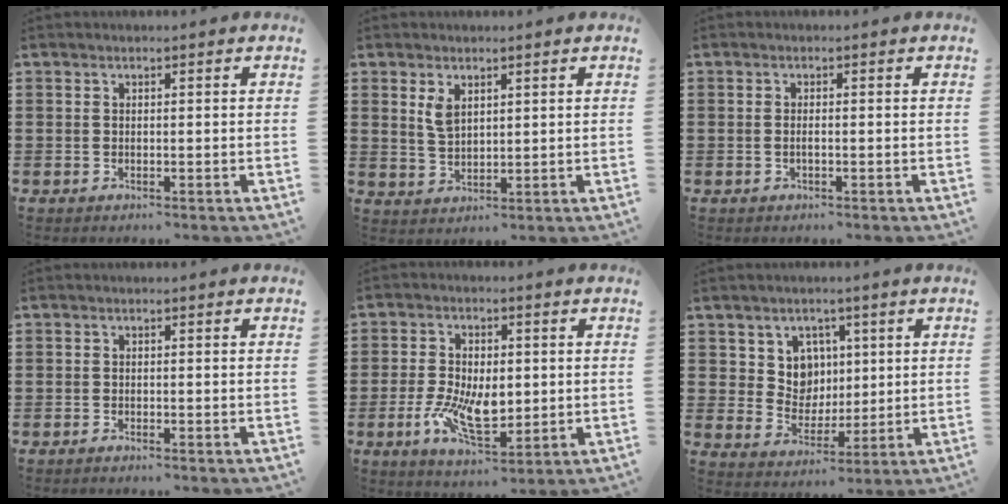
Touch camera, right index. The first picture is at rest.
{"total": 3.2, "force": [1.7, 1.7, 2.1], "torque": [-0.048, 0.004, 0.031]}
{"total": 0.8, "force": [-0.3, 0.1, 0.7], "torque": [-0.012, -0.004, -0.005]}
{"total": 0.7, "force": [-0.7, -0.2, 0.2], "torque": [-0.005, -0.005, -0.013]}
{"total": 8.6, "force": [-1.4, 4.3, 7.3], "torque": [-0.151, 0.004, -0.024]}
{"total": 6.1, "force": [2.3, 5.3, 1.8], "torque": [-0.057, 0.008, 0.041]}